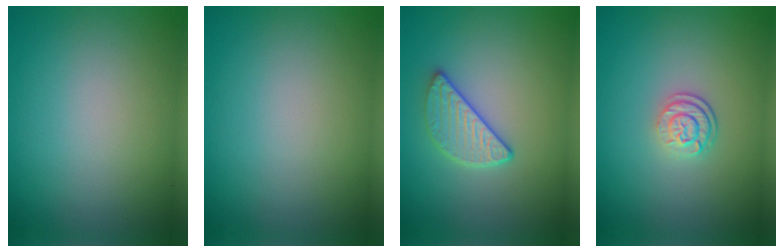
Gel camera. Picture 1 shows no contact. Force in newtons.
{"total": 0.0}
{"total": 3.0, "press": 2.6, "slide": 1.5}
{"total": 2.5, "press": 1.9, "slide": 1.7}